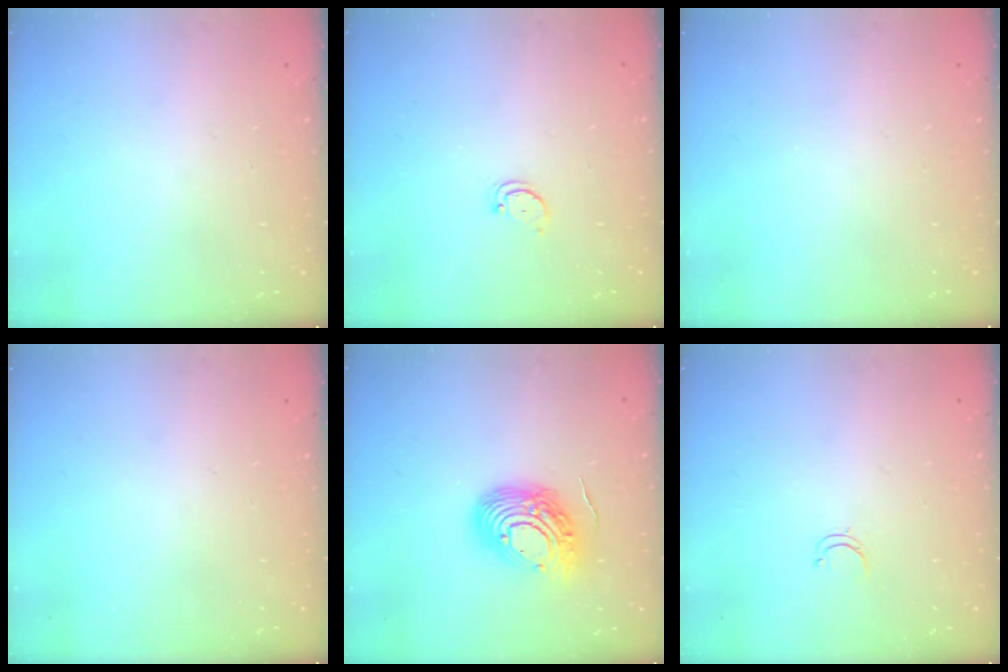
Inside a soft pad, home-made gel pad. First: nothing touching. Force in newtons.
{"total": 2.5, "press": 2.4, "slide": 0.4}
{"total": 0.0}
{"total": 0.0}
{"total": 14.5, "press": 14.5, "slide": 1.5}
{"total": 3.5, "press": 3.4, "slide": 0.4}